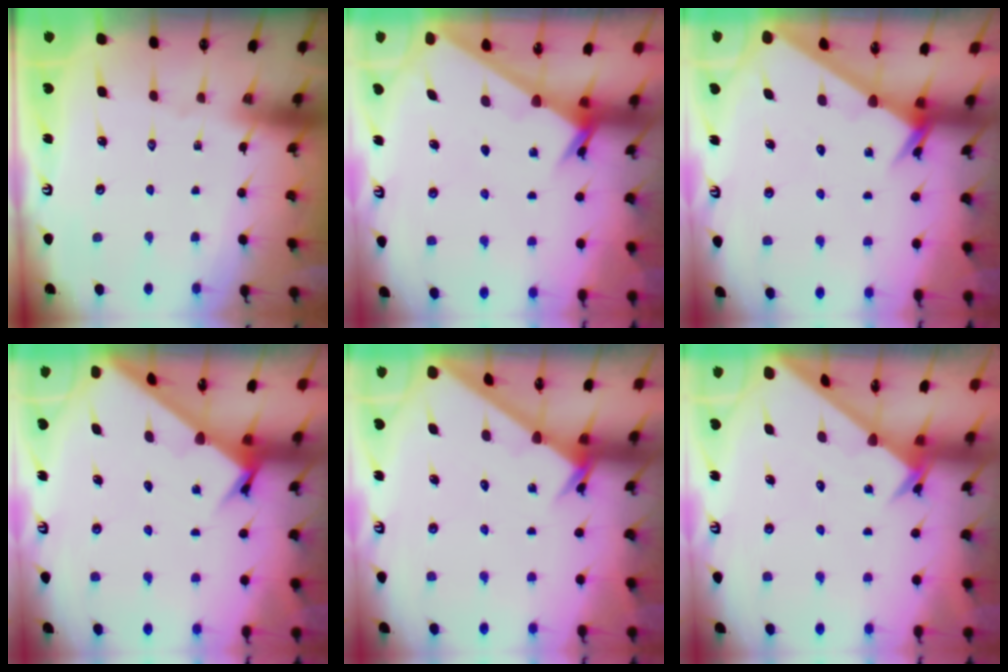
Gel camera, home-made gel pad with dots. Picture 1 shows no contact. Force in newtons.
{"total": 2.3, "press": 2.3, "slide": 0.2}
{"total": 2.7, "press": 2.7, "slide": 0.3}
{"total": 2.5, "press": 2.5, "slide": 0.3}
{"total": 2.3, "press": 2.3, "slide": 0.2}
{"total": 2.4, "press": 2.4, "slide": 0.2}